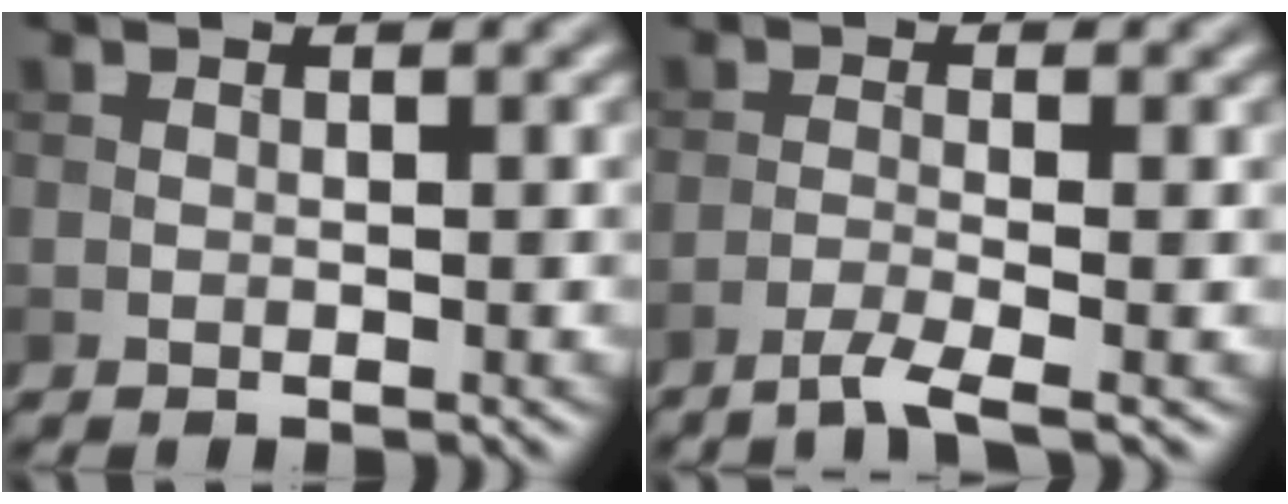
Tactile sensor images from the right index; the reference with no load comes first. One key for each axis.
{"total": 2.6, "fx": -1.8, "fy": 0.2, "fz": 1.8, "tx": -0.031, "ty": 0.000, "tz": -0.049}